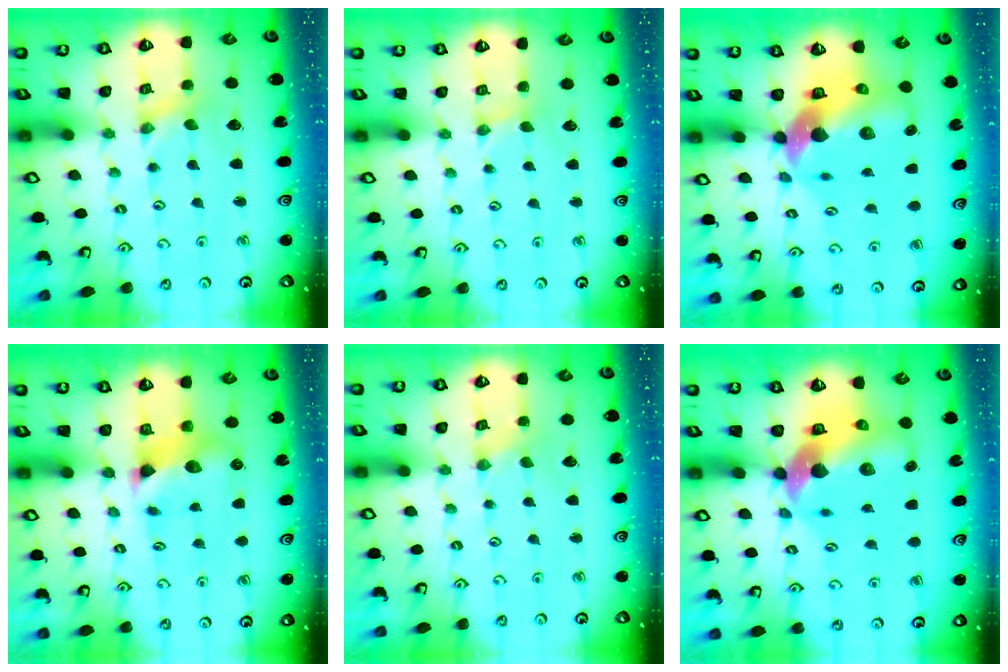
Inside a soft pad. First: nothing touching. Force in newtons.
{"total": 1.3, "press": 1.2, "slide": 0.3}
{"total": 13.9, "press": 13.7, "slide": 2.1}
{"total": 6.9, "press": 6.8, "slide": 0.6}
{"total": 0.0}
{"total": 13.9, "press": 13.7, "slide": 2.1}